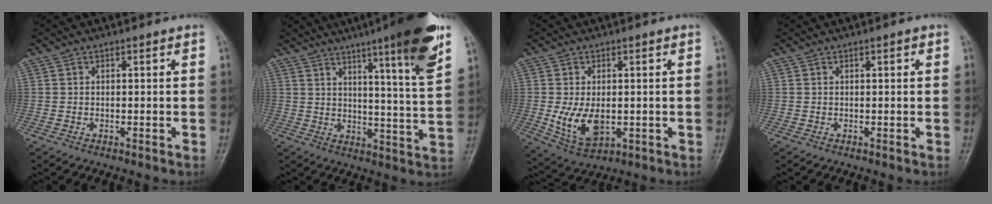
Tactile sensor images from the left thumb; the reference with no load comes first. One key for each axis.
{"total": 16.8, "fx": 10.0, "fy": 1.2, "fz": 13.4, "tx": -0.179, "ty": -0.050, "tz": 0.136}
{"total": 7.9, "fx": -0.6, "fy": 4.6, "fz": 6.4, "tx": -0.109, "ty": -0.015, "tz": 0.005}
{"total": 0.6, "fx": 0.3, "fy": 0.2, "fz": 0.5, "tx": -0.007, "ty": 0.000, "tz": 0.004}